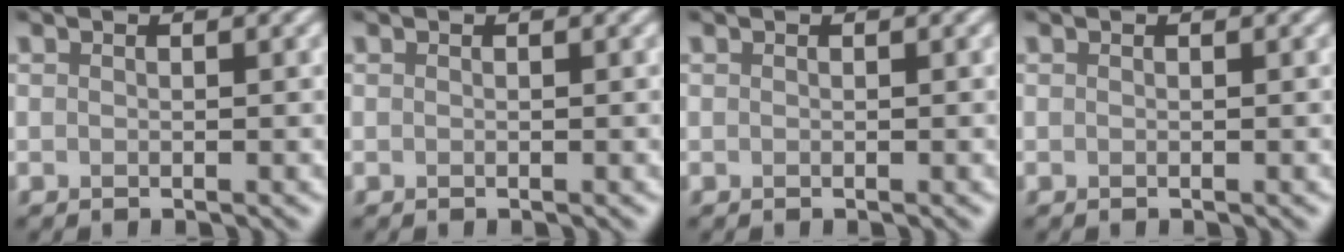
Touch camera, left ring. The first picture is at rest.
{"total": 0.0}
{"total": 0.0}
{"total": 0.0}